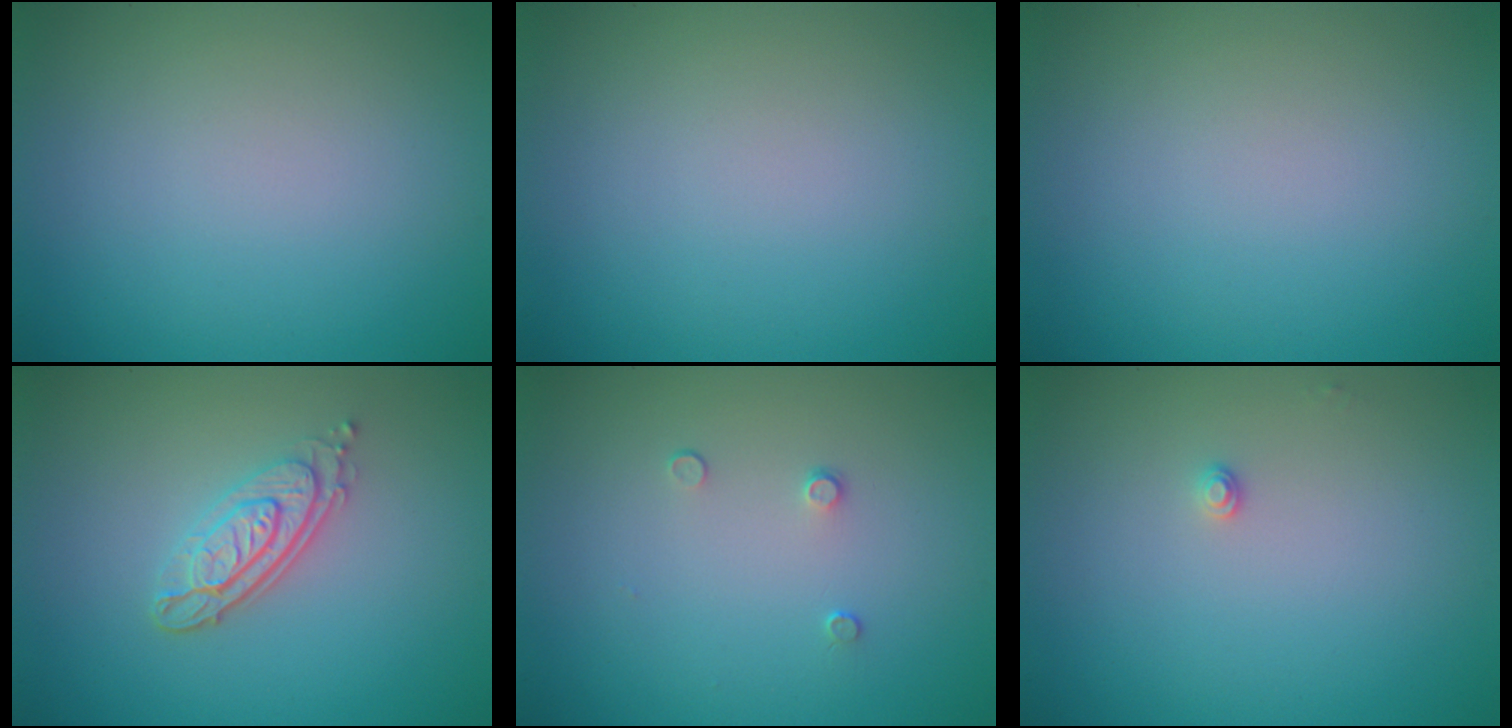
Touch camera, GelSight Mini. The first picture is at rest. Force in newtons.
{"total": 0.0}
{"total": 0.0}
{"total": 3.3, "press": 2.7, "slide": 1.9}
{"total": 0.8, "press": 0.4, "slide": 0.6}
{"total": 0.8, "press": 0.8, "slide": 0.0}